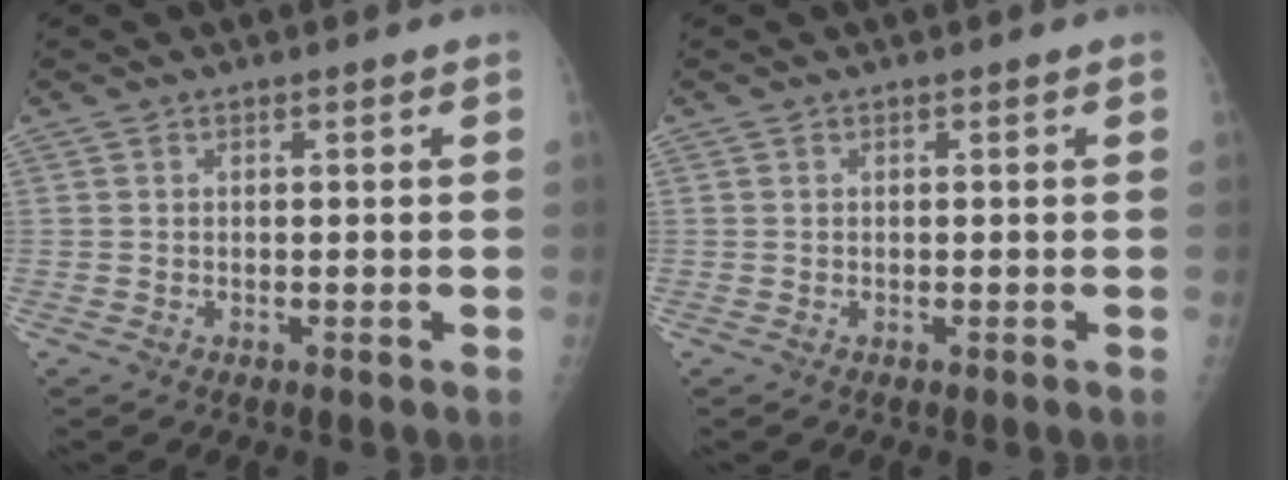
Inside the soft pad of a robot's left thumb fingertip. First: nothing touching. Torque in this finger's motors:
{"motor_torque": [0.00, 0.00, 0.00, 0.00, 0.00]}